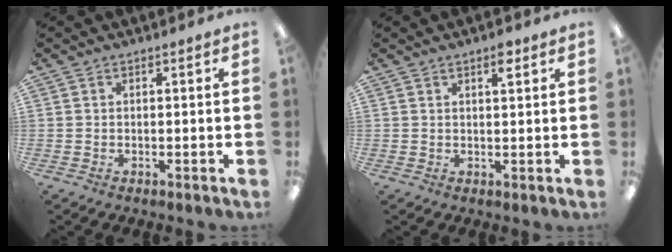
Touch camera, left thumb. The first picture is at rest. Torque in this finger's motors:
{"motor_torque": [-0.02, 0.05, -0.47, 0.16, 0.02]}